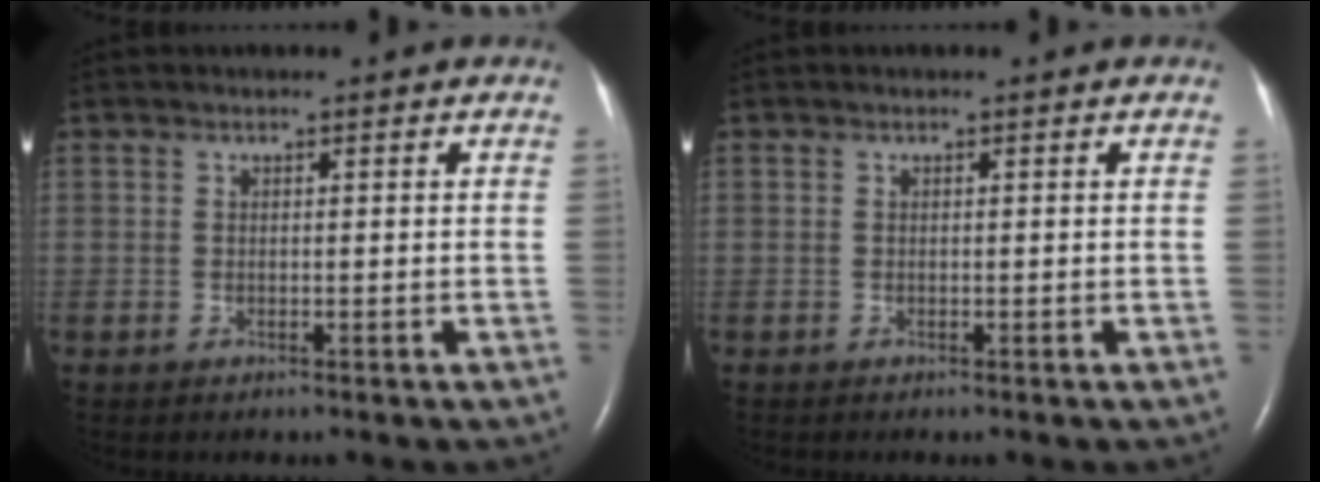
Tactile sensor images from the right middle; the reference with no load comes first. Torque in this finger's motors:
{"motor_torque": [0.00, 0.00, 0.00, 0.00]}